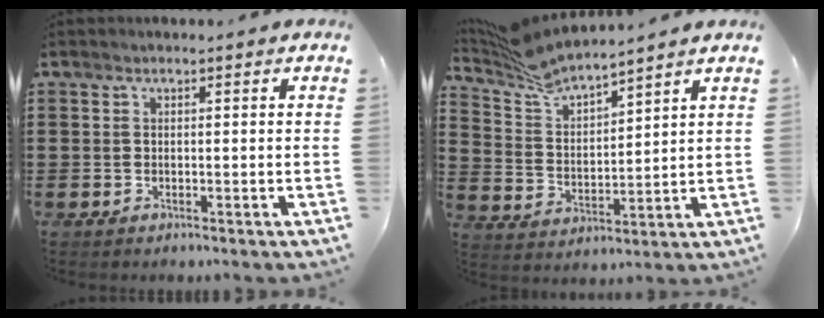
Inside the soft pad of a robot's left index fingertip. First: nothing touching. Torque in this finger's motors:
{"motor_torque": [0.29, -0.29, 0.41, 0.08]}